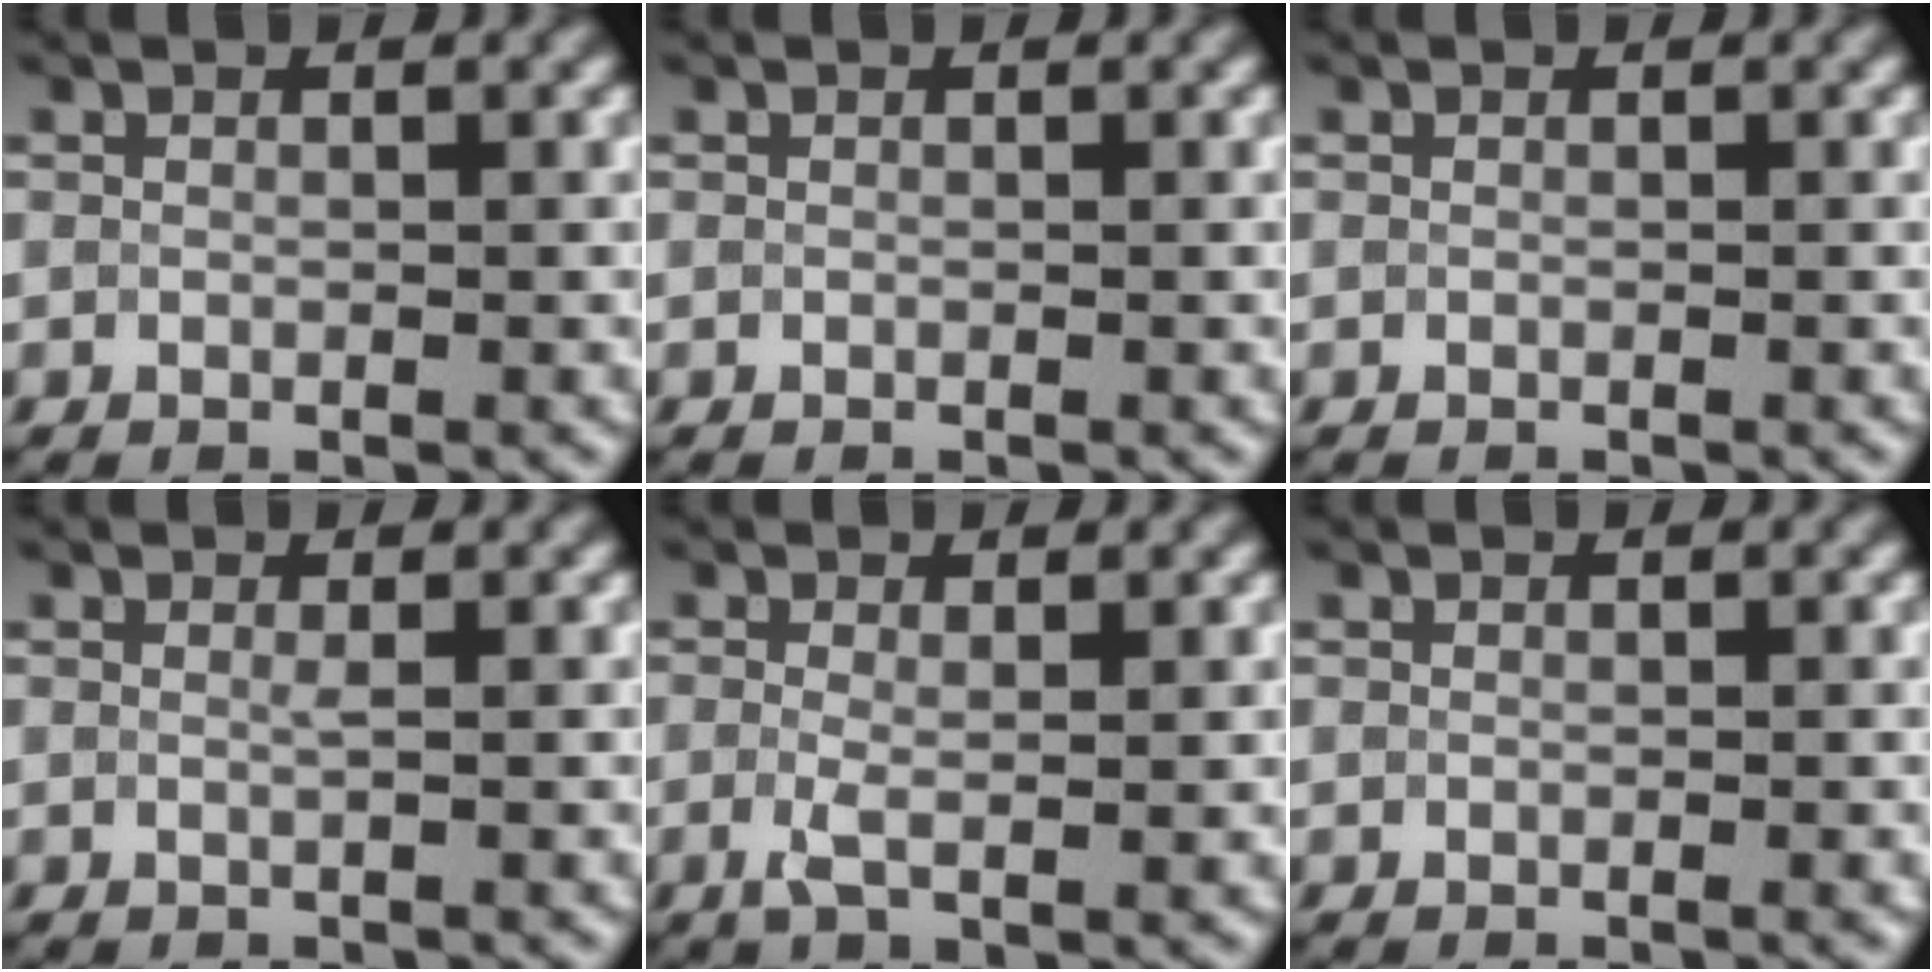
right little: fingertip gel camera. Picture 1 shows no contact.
{"total": 0.0}
{"total": 0.0}
{"total": 0.0}
{"total": 1.2, "force": [-0.3, 0.1, 1.2], "torque": [-0.033, 0.000, -0.004]}
{"total": 0.6, "force": [0.0, 0.3, 0.5], "torque": [-0.001, 0.001, -0.002]}